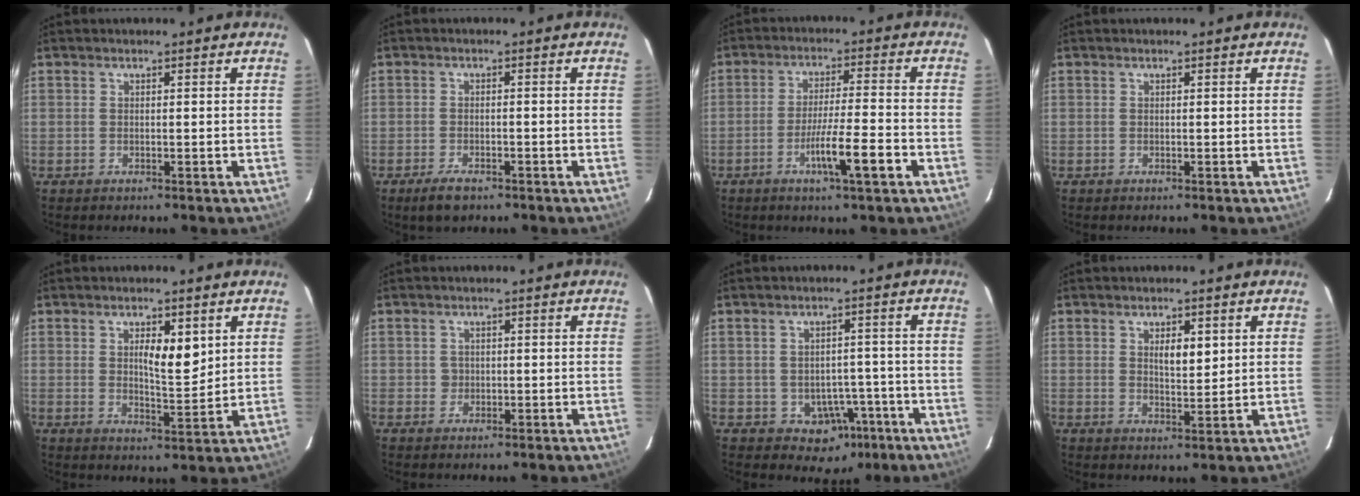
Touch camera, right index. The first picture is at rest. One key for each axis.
{"total": 3.5, "fx": -2.4, "fy": 1.5, "fz": 2.1, "tx": -0.045, "ty": -0.004, "tz": -0.036}
{"total": 7.8, "fx": -3.5, "fy": -0.2, "fz": 6.9, "tx": -0.120, "ty": -0.008, "tz": -0.060}
{"total": 0.0}
{"total": 5.7, "fx": 2.0, "fy": 1.8, "fz": 5.0, "tx": -0.081, "ty": -0.006, "tz": 0.036}
{"total": 1.3, "fx": -0.1, "fy": 1.3, "fz": 0.3, "tx": -0.006, "ty": 0.002, "tz": 0.001}
{"total": 6.0, "fx": -2.6, "fy": 4.8, "fz": 2.5, "tx": -0.022, "ty": 0.014, "tz": -0.023}
{"total": 3.7, "fx": 1.4, "fy": 1.4, "fz": 3.2, "tx": -0.053, "ty": -0.001, "tz": 0.025}